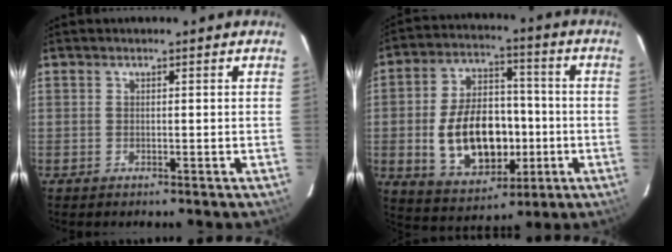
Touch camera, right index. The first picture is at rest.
{"total": 16.8, "force": [-3.0, 10.7, 12.6], "torque": [-0.251, 0.016, -0.027]}